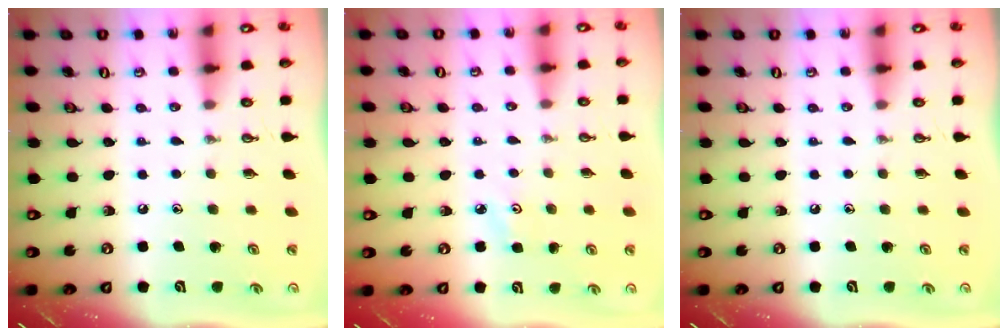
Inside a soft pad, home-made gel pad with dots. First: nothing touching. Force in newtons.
{"total": 3.0, "press": 3.0, "slide": 0.5}
{"total": 0.0}